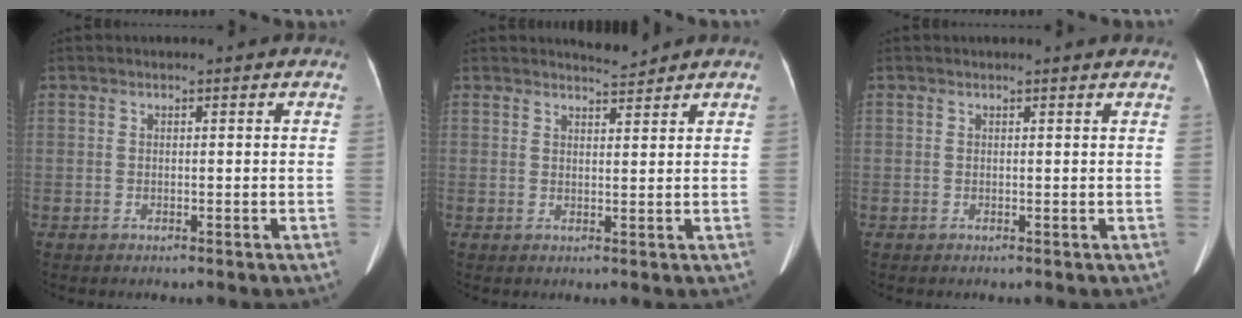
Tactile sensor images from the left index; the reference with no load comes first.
{"total": 2.1, "force": [2.1, -0.3, -0.1], "torque": [-0.002, -0.005, 0.040]}
{"total": 1.6, "force": [1.6, 0.0, 0.3], "torque": [-0.012, 0.006, 0.013]}